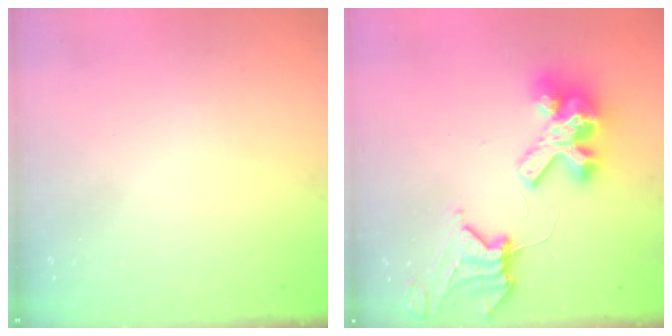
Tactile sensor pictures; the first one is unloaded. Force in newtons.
{"total": 12.2, "press": 12.1, "slide": 1.2}